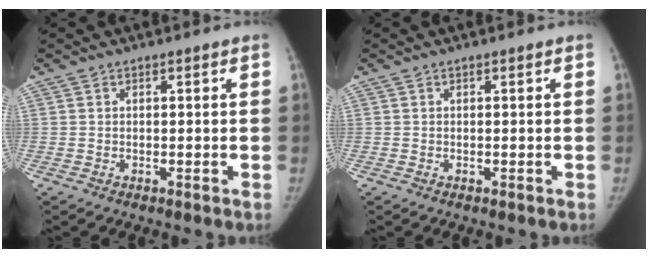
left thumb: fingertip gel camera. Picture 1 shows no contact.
{"total": 0.0}